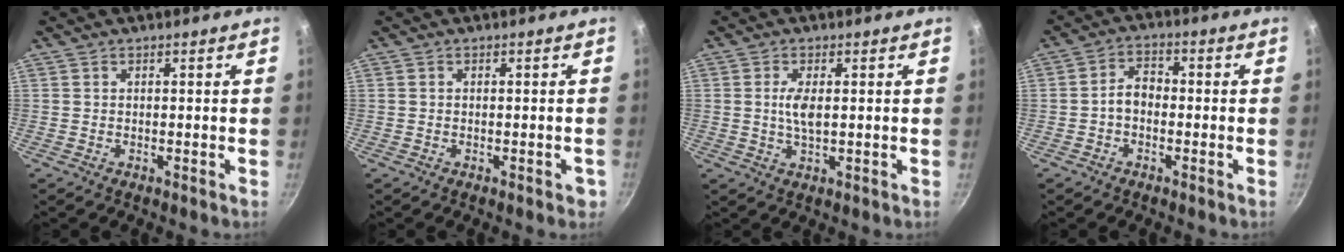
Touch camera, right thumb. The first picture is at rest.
{"total": 1.5, "force": [-0.6, 0.8, 1.1], "torque": [-0.003, 0.009, -0.006]}
{"total": 4.0, "force": [0.5, 1.6, 3.7], "torque": [-0.075, 0.000, 0.009]}
{"total": 4.4, "force": [-1.1, 3.1, 3.0], "torque": [-0.038, 0.023, -0.028]}